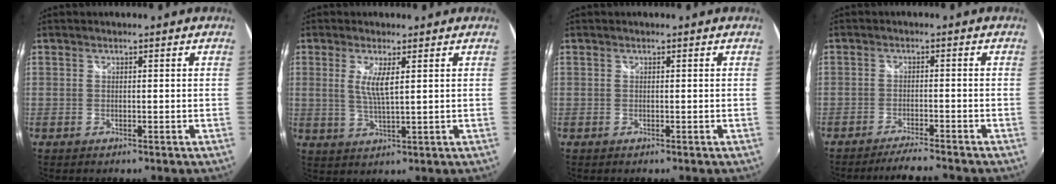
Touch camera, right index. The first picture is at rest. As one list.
[{"total": 4.6, "force": [1.4, 0.6, 4.4], "torque": [-0.087, -0.010, 0.026]}, {"total": 0.0}, {"total": 5.5, "force": [-5.1, -0.2, 2.1], "torque": [-0.051, -0.006, -0.086]}]